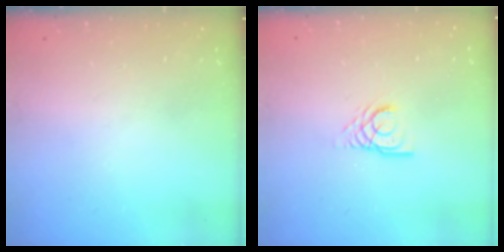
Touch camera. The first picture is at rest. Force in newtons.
{"total": 3.6, "press": 3.6, "slide": 0.2}